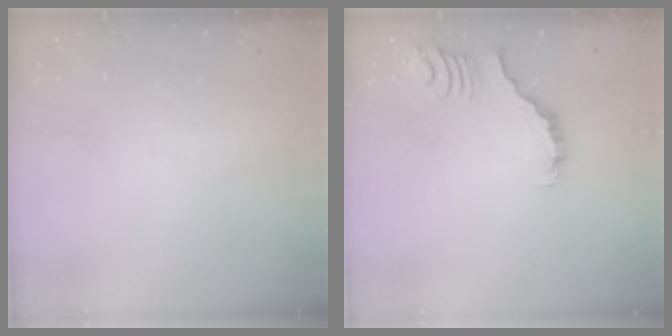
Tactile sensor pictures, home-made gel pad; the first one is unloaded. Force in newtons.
{"total": 3.8, "press": 3.7, "slide": 0.6}